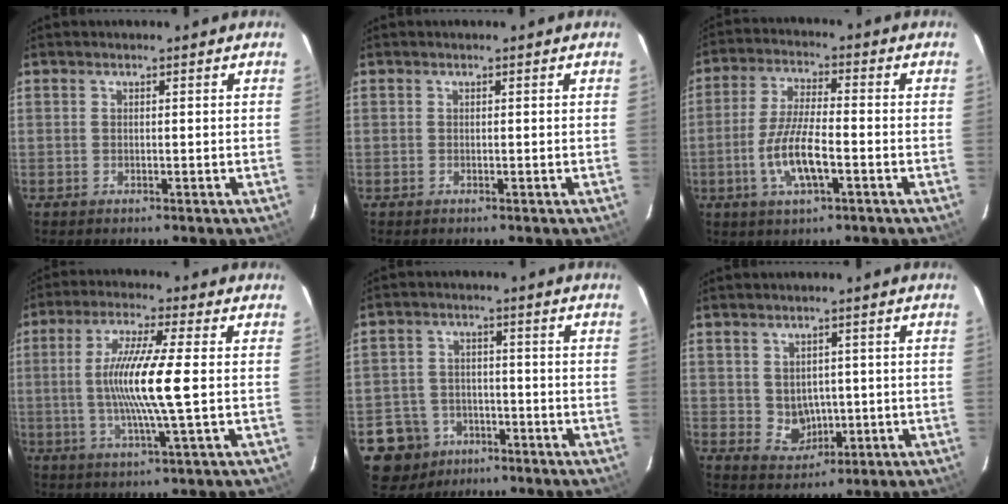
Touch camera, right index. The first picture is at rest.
{"total": 0.0}
{"total": 9.5, "force": [-3.3, 2.4, 8.6], "torque": [-0.174, -0.005, -0.064]}
{"total": 11.3, "force": [-0.4, -0.3, 11.3], "torque": [-0.214, -0.007, -0.010]}
{"total": 9.0, "force": [-4.8, 7.6, 1.2], "torque": [-0.053, 0.029, -0.071]}
{"total": 4.8, "force": [0.2, 4.4, 2.0], "torque": [-0.040, 0.005, 0.020]}